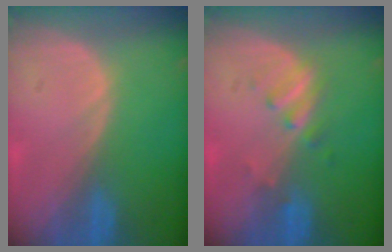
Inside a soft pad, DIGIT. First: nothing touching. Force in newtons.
{"total": 2.7, "press": 2.7, "slide": 0.5}